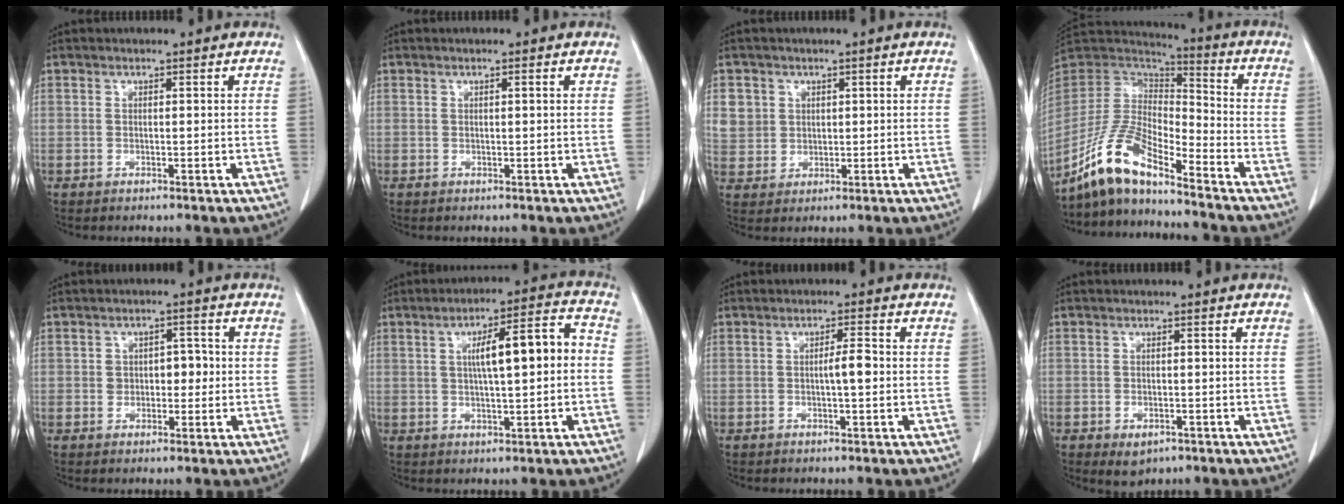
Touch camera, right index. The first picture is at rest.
{"total": 0.7, "force": [0.3, 0.0, 0.7], "torque": [-0.012, 0.003, 0.004]}
{"total": 5.4, "force": [1.9, 5.0, 0.7], "torque": [-0.011, 0.010, 0.049]}
{"total": 12.6, "force": [-10.0, 3.0, 7.0], "torque": [-0.150, 0.012, -0.193]}
{"total": 3.8, "force": [0.1, 2.5, 2.8], "torque": [-0.033, 0.018, 0.005]}
{"total": 9.7, "force": [0.6, 1.8, 9.5], "torque": [-0.148, 0.028, 0.009]}
{"total": 2.7, "force": [-0.2, 0.3, 2.7], "torque": [-0.042, 0.005, -0.003]}
{"total": 3.1, "force": [-1.7, 1.9, 1.8], "torque": [-0.025, -0.002, -0.014]}